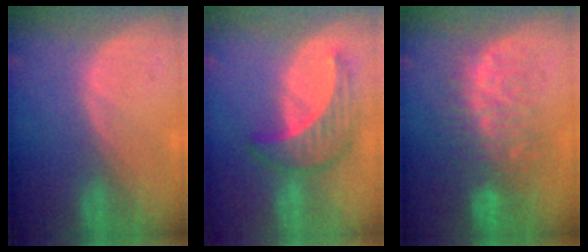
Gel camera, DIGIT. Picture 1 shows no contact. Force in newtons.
{"total": 6.9, "press": 6.3, "slide": 2.9}
{"total": 10.0, "press": 8.6, "slide": 5.2}